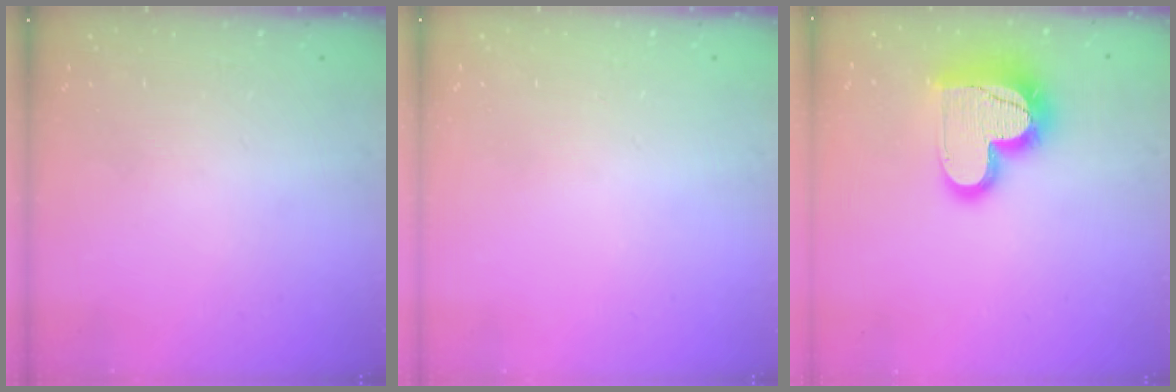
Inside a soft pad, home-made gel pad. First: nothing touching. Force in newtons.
{"total": 0.8, "press": 0.5, "slide": 0.6}
{"total": 18.1, "press": 18.1, "slide": 1.4}